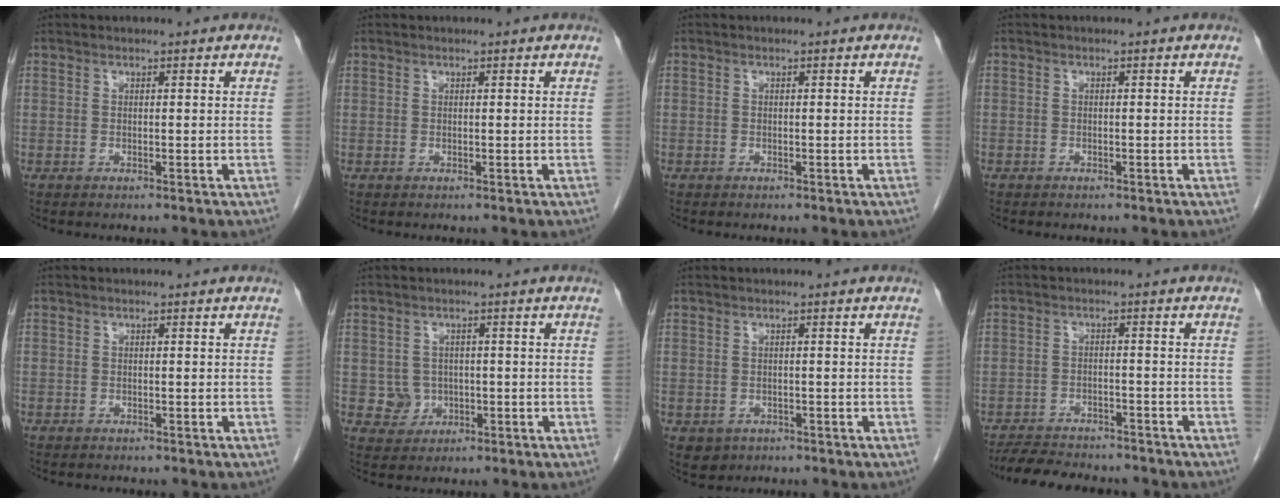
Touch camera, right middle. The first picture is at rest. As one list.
[{"total": 0.0}, {"total": 0.6, "force": [-0.4, 0.4, 0.0], "torque": [-0.007, 0.002, -0.008]}, {"total": 0.9, "force": [-0.7, 0.6, 0.1], "torque": [-0.010, 0.001, -0.012]}, {"total": 1.6, "force": [-1.4, 0.8, 0.3], "torque": [-0.011, -0.002, -0.018]}, {"total": 3.3, "force": [-0.5, 3.3, 0.4], "torque": [0.002, 0.008, -0.001]}, {"total": 2.7, "force": [-1.4, 2.3, 0.5], "torque": [-0.008, 0.005, -0.015]}, {"total": 9.8, "force": [-8.9, 2.8, 3.1], "torque": [-0.050, -0.002, -0.130]}]